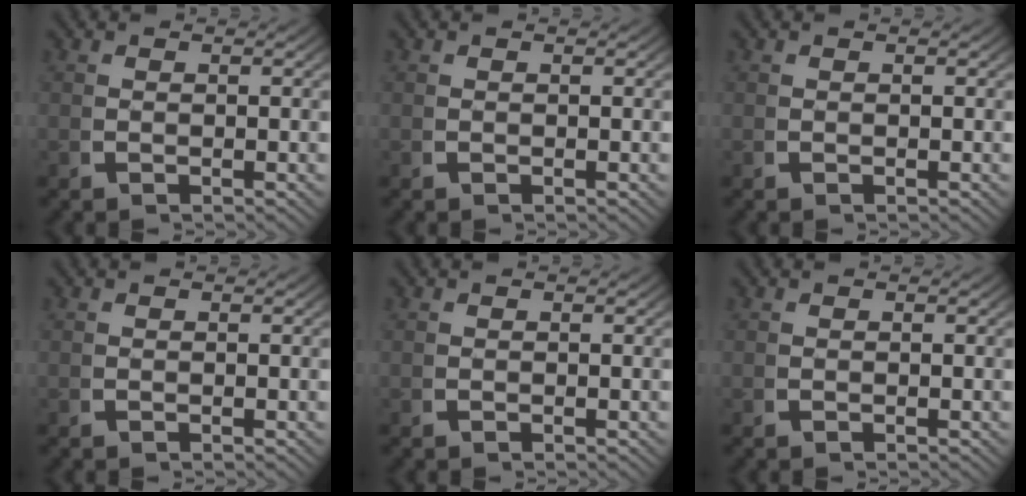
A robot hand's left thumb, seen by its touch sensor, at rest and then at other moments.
{"total": 0.0}
{"total": 0.0}
{"total": 0.0}
{"total": 0.0}
{"total": 0.0}